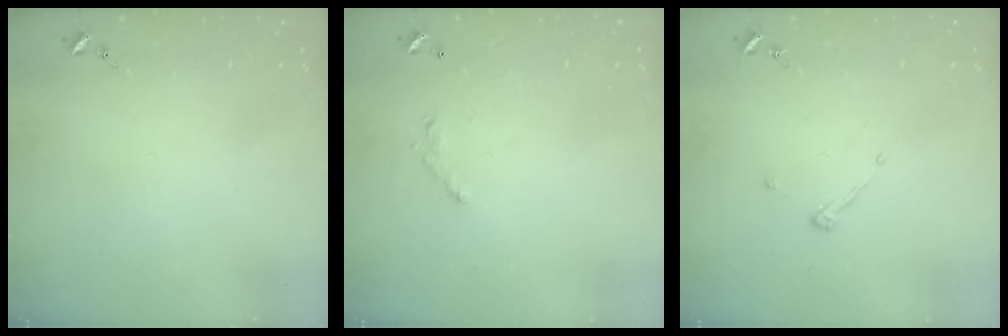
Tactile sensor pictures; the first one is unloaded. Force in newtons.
{"total": 6.0, "press": 6.0, "slide": 0.4}
{"total": 3.9, "press": 3.9, "slide": 0.5}